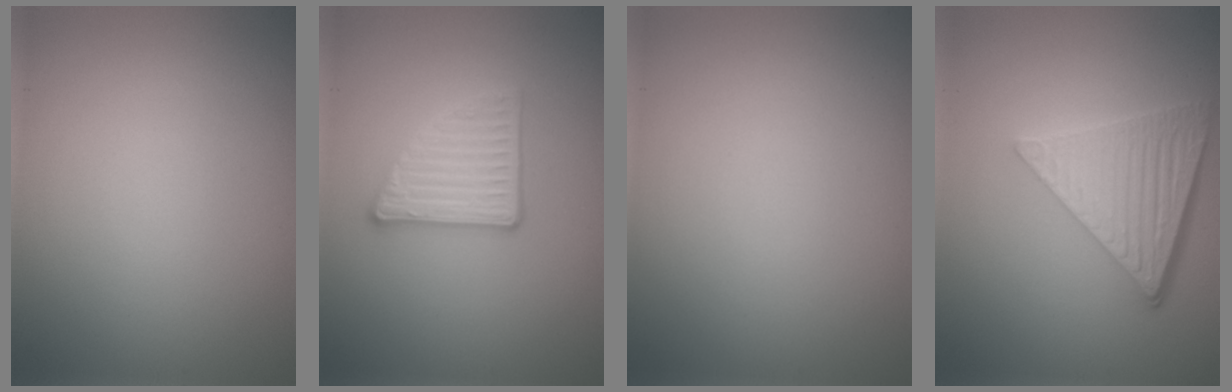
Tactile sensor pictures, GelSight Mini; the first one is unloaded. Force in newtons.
{"total": 3.6, "press": 3.1, "slide": 1.8}
{"total": 0.0}
{"total": 5.8, "press": 4.2, "slide": 4.0}